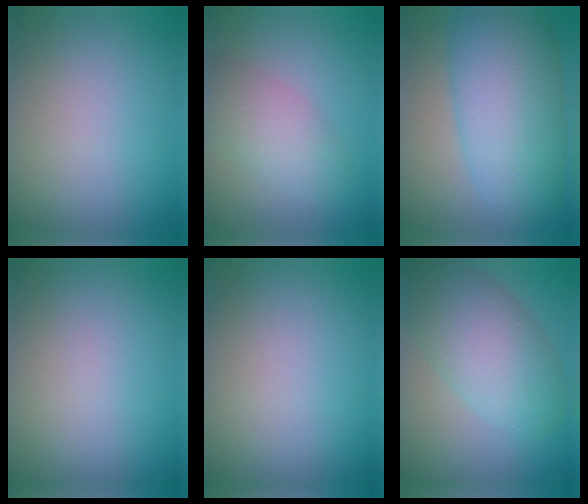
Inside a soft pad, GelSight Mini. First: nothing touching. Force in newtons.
{"total": 3.9, "press": 3.9, "slide": 0.1}
{"total": 10.4, "press": 10.4, "slide": 0.2}
{"total": 0.0}
{"total": 0.0}
{"total": 7.6, "press": 7.6, "slide": 0.4}